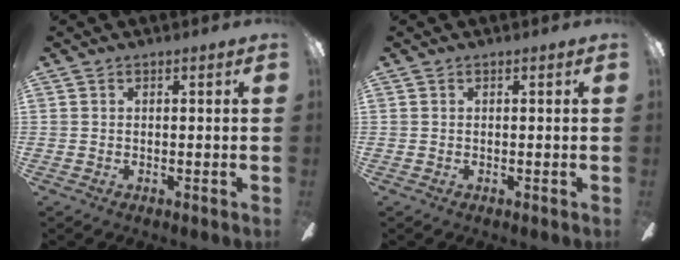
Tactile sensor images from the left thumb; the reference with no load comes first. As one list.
[{"total": 0.0}]